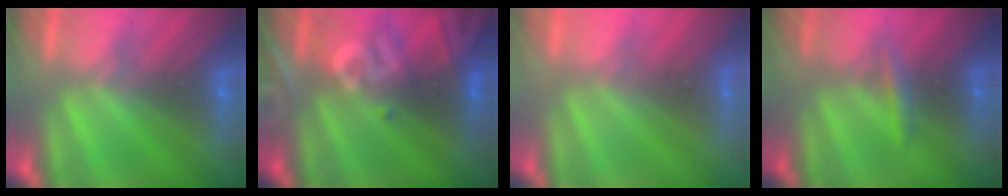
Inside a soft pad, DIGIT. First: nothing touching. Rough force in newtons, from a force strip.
{"total": 2.9}
{"total": 2.8}
{"total": 2.4}